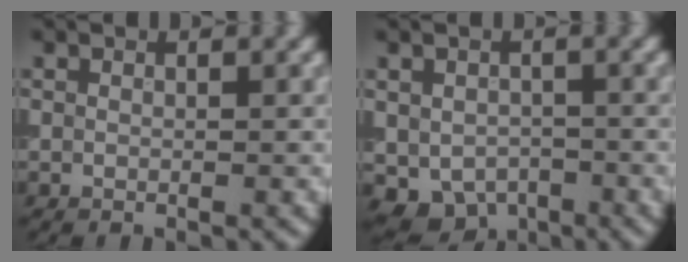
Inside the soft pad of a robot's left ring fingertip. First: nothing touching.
{"total": 5.0, "force": [-2.0, 3.9, 2.5], "torque": [-0.042, -0.017, -0.022]}